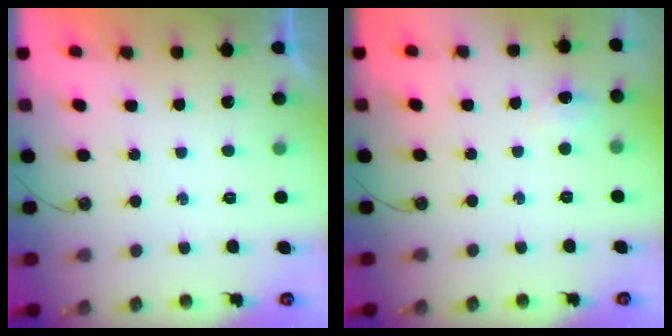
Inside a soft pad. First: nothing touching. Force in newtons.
{"total": 5.8, "press": 5.7, "slide": 0.6}